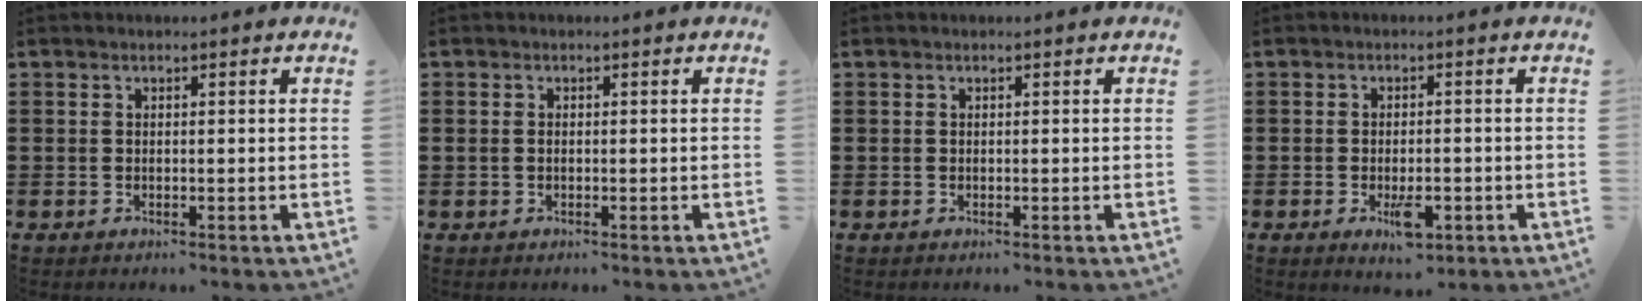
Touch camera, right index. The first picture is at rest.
{"total": 0.6, "force": [-0.1, 0.4, 0.5], "torque": [-0.013, 0.001, -0.002]}
{"total": 0.0}
{"total": 4.3, "force": [-1.7, 1.9, 3.5], "torque": [-0.063, 0.001, -0.028]}